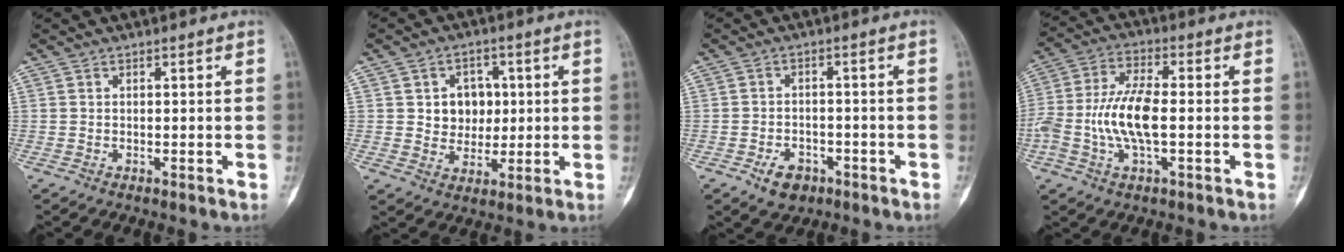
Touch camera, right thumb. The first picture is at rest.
{"total": 7.7, "force": [1.2, 6.5, 3.8], "torque": [-0.010, 0.000, 0.022]}
{"total": 5.4, "force": [-2.9, 3.7, 2.6], "torque": [-0.026, 0.020, -0.041]}
{"total": 11.6, "force": [-1.7, 5.2, 10.2], "torque": [-0.222, 0.024, -0.037]}